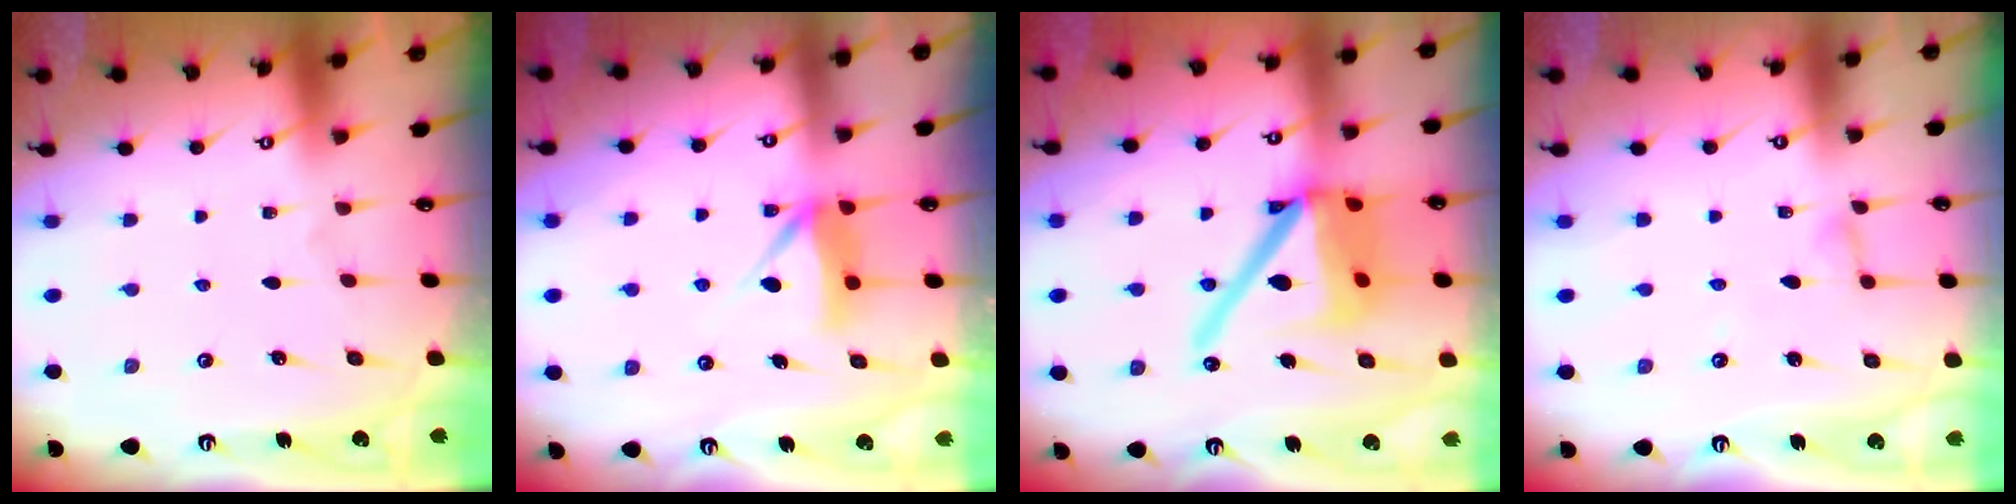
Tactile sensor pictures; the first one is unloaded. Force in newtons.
{"total": 7.7, "press": 7.7, "slide": 0.3}
{"total": 19.4, "press": 19.2, "slide": 2.8}
{"total": 2.9, "press": 2.9, "slide": 0.3}